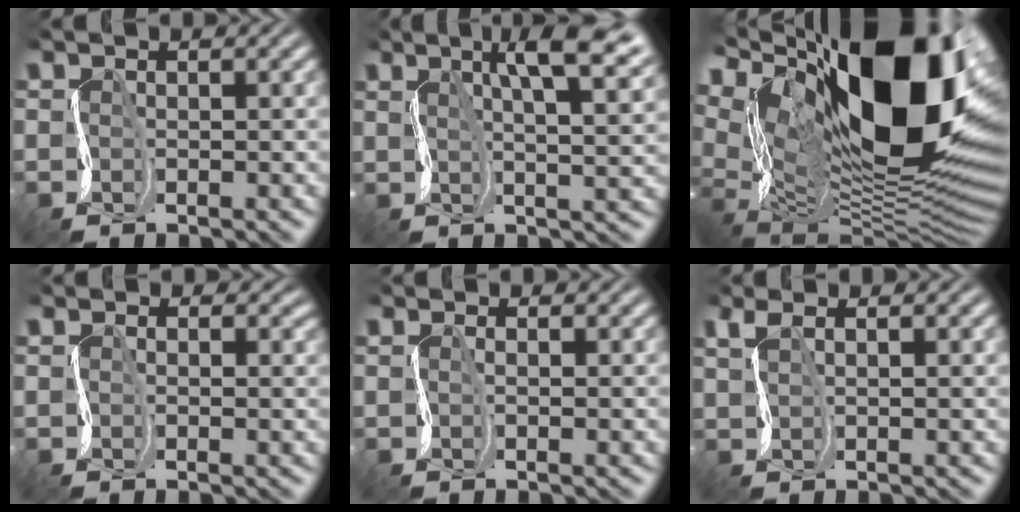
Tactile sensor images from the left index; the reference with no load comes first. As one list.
[{"total": 7.6, "force": [3.9, 2.4, 6.1], "torque": [-0.077, 0.017, 0.057]}, {"total": 20.4, "force": [7.7, 9.3, 16.4], "torque": [-0.273, 0.046, 0.136]}, {"total": 1.5, "force": [0.8, 1.2, -0.3], "torque": [0.018, 0.005, 0.011]}, {"total": 0.9, "force": [0.7, 0.5, -0.3], "torque": [0.011, 0.004, 0.006]}, {"total": 2.3, "force": [1.9, 1.0, 0.9], "torque": [-0.009, 0.013, 0.032]}]